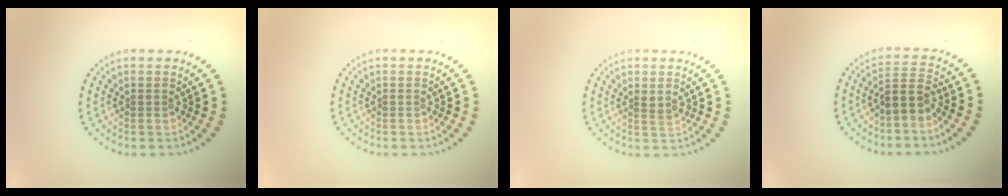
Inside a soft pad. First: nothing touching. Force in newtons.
{"total": 0.0}
{"total": 1.1, "press": 0.9, "slide": 0.6}
{"total": 2.6, "press": 2.1, "slide": 1.5}